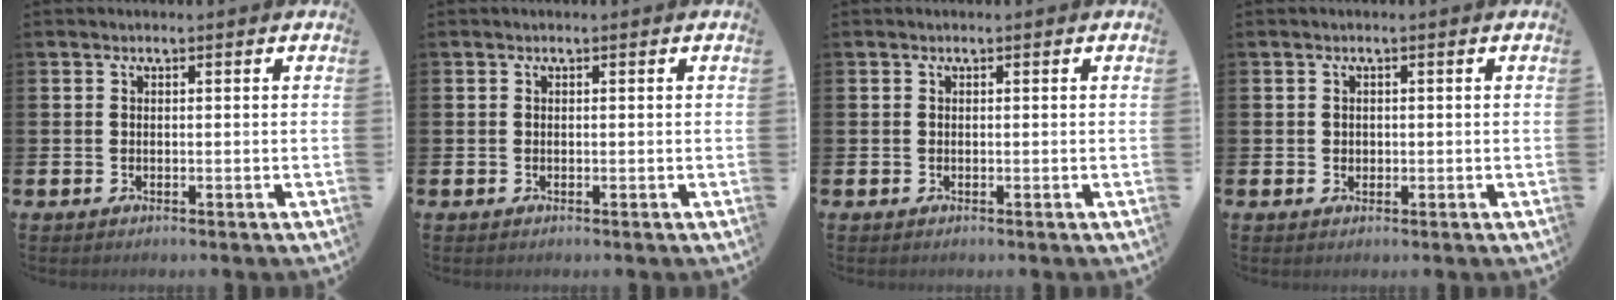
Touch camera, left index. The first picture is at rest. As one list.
[{"total": 0.0}, {"total": 0.0}, {"total": 0.9, "force": [0.4, 0.8, 0.2], "torque": [0.009, 0.001, 0.003]}]